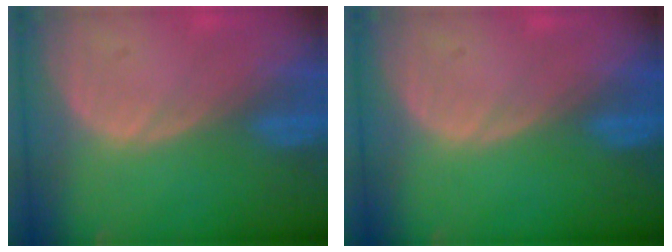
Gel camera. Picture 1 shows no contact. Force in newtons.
{"total": 0.0}